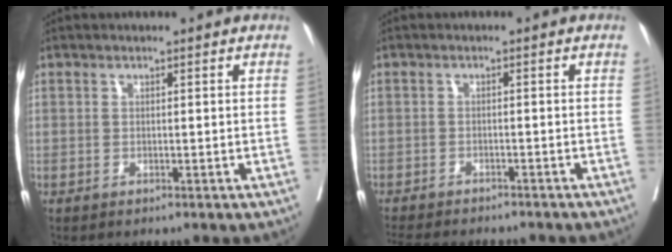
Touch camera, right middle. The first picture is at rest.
{"total": 12.6, "force": [-11.2, 2.7, 5.0], "torque": [-0.091, -0.019, -0.145]}